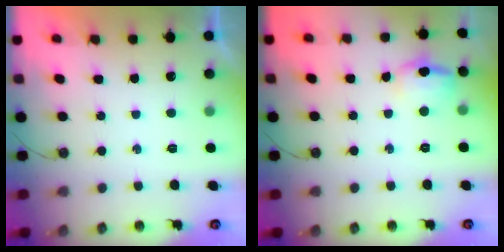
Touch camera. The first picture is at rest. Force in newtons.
{"total": 10.6, "press": 10.5, "slide": 1.5}